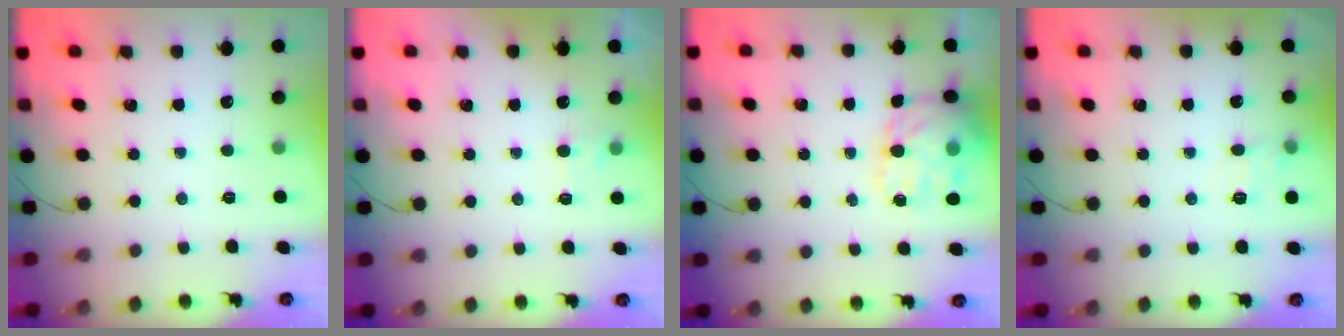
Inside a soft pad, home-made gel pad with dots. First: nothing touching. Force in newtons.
{"total": 4.9, "press": 4.7, "slide": 1.4}
{"total": 14.1, "press": 13.7, "slide": 3.3}
{"total": 7.0, "press": 6.8, "slide": 1.7}